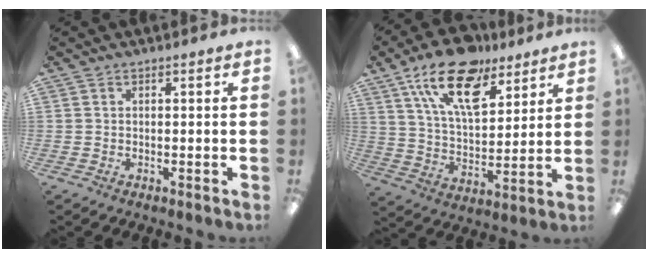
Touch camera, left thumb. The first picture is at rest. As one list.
[{"total": 18.6, "force": [12.2, 8.9, 10.9], "torque": [-0.183, -0.056, 0.215]}]